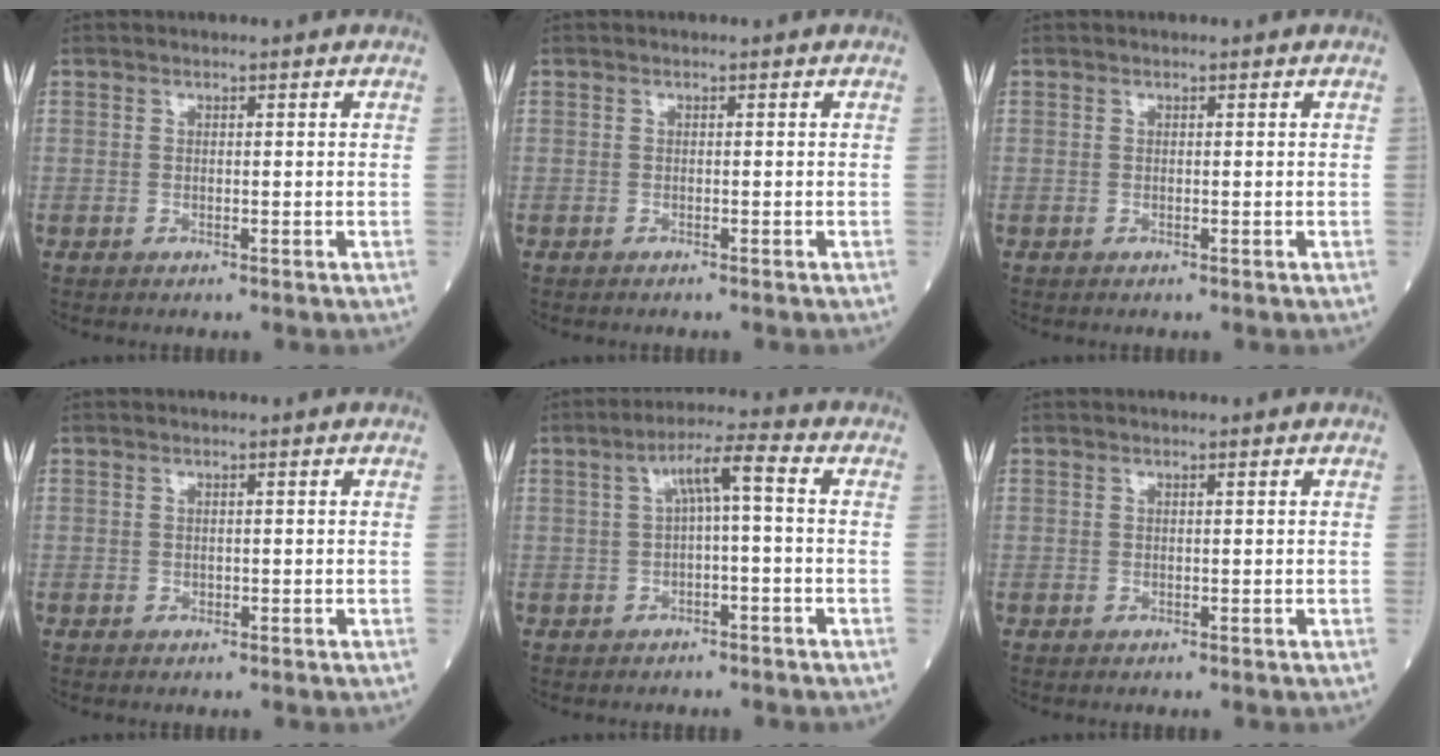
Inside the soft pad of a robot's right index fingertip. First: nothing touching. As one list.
[{"total": 0.7, "force": [-0.6, 0.0, 0.3], "torque": [0.000, 0.000, -0.009]}, {"total": 0.0}, {"total": 0.0}, {"total": 5.4, "force": [0.4, 0.5, 5.3], "torque": [-0.090, 0.025, 0.006]}, {"total": 0.0}]